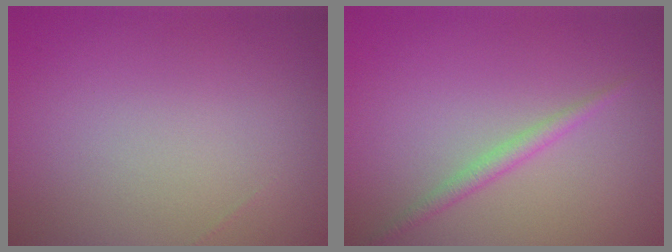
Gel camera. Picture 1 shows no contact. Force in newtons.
{"total": 1.5, "press": 1.5, "slide": 0.1}